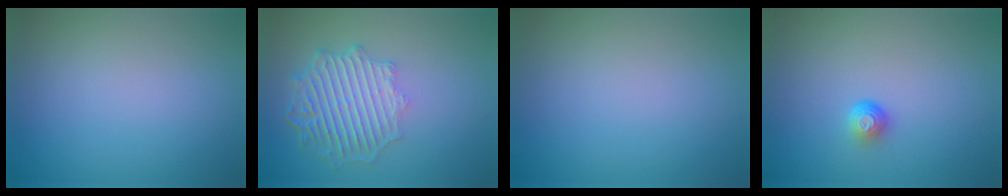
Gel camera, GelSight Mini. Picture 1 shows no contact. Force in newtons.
{"total": 6.1, "press": 4.6, "slide": 4.0}
{"total": 0.0}
{"total": 1.5, "press": 1.0, "slide": 1.2}